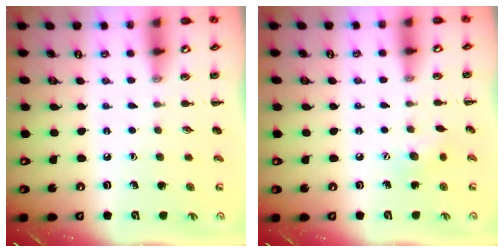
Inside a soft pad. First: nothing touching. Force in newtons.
{"total": 6.7, "press": 6.5, "slide": 1.7}